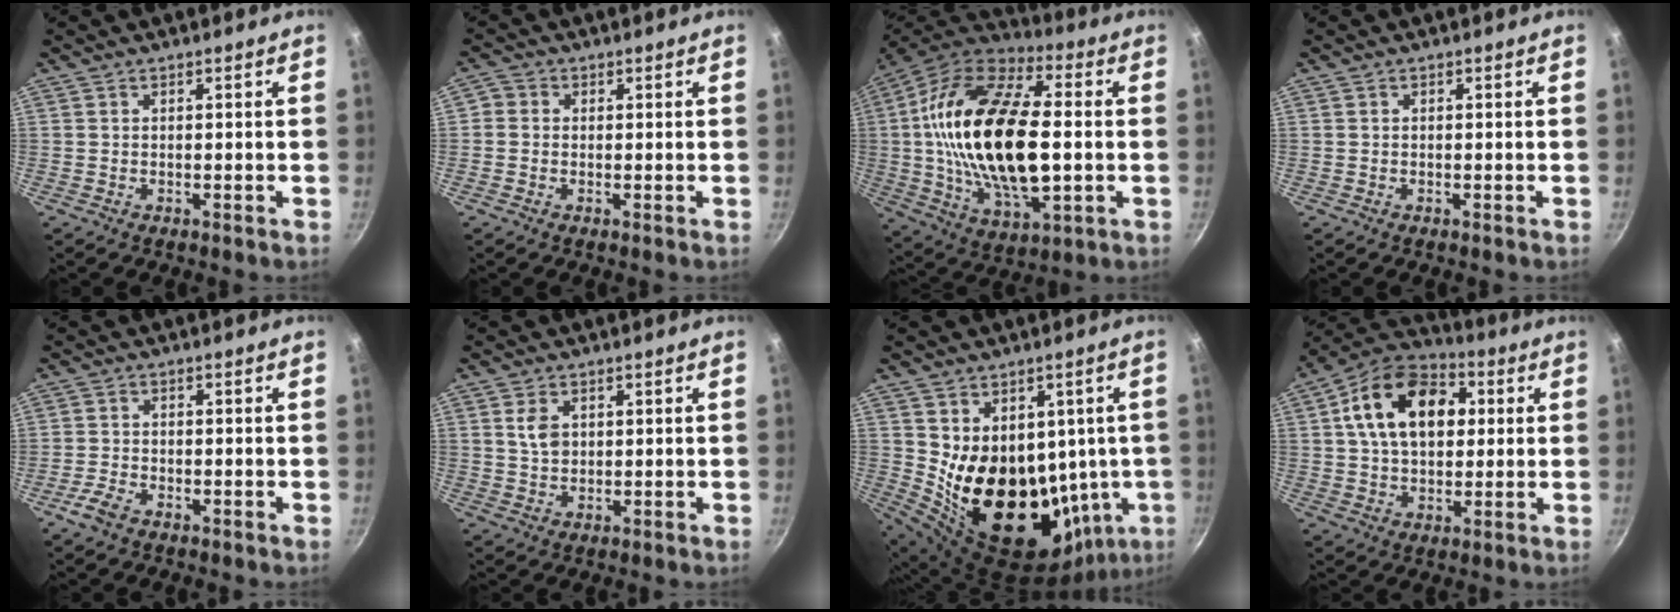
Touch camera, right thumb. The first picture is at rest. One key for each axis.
{"total": 2.2, "fx": -0.1, "fy": 2.1, "fz": 0.7, "tx": -0.004, "ty": 0.003, "tz": -0.013}
{"total": 28.6, "fx": 0.4, "fy": 14.1, "fz": 24.8, "tx": -0.466, "ty": 0.016, "tz": 0.000}
{"total": 0.0}
{"total": 3.6, "fx": -2.3, "fy": 1.7, "fz": 2.2, "tx": -0.053, "ty": 0.015, "tz": -0.047}
{"total": 4.0, "fx": 1.1, "fy": 2.8, "fz": 2.5, "tx": -0.037, "ty": -0.003, "tz": 0.022}
{"total": 23.4, "fx": 1.3, "fy": 15.9, "fz": 17.1, "tx": -0.238, "ty": -0.037, "tz": 0.054}
{"total": 17.9, "fx": 3.9, "fy": 12.0, "fz": 12.7, "tx": -0.184, "ty": 0.019, "tz": 0.049}